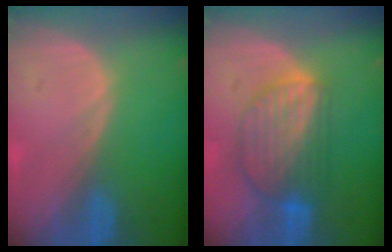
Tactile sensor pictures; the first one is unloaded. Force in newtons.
{"total": 8.1, "press": 7.3, "slide": 3.6}